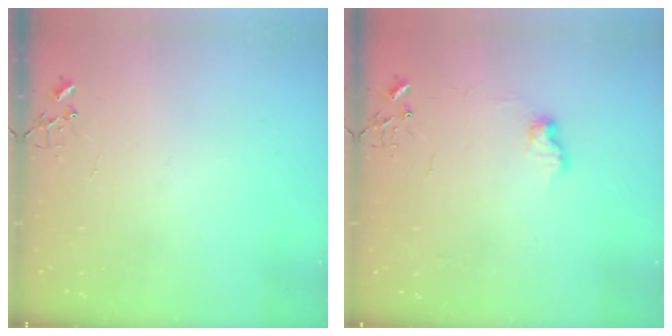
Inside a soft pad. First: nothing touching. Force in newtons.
{"total": 7.6, "press": 7.5, "slide": 0.4}